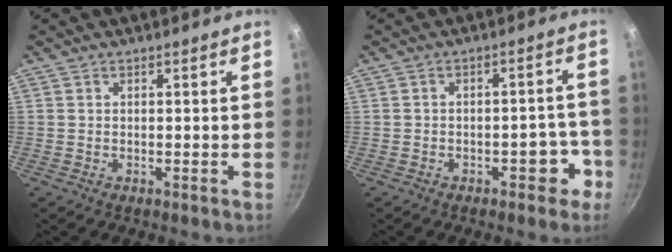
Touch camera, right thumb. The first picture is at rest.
{"total": 5.4, "force": [-2.9, 3.1, 3.4], "torque": [-0.001, 0.040, -0.028]}